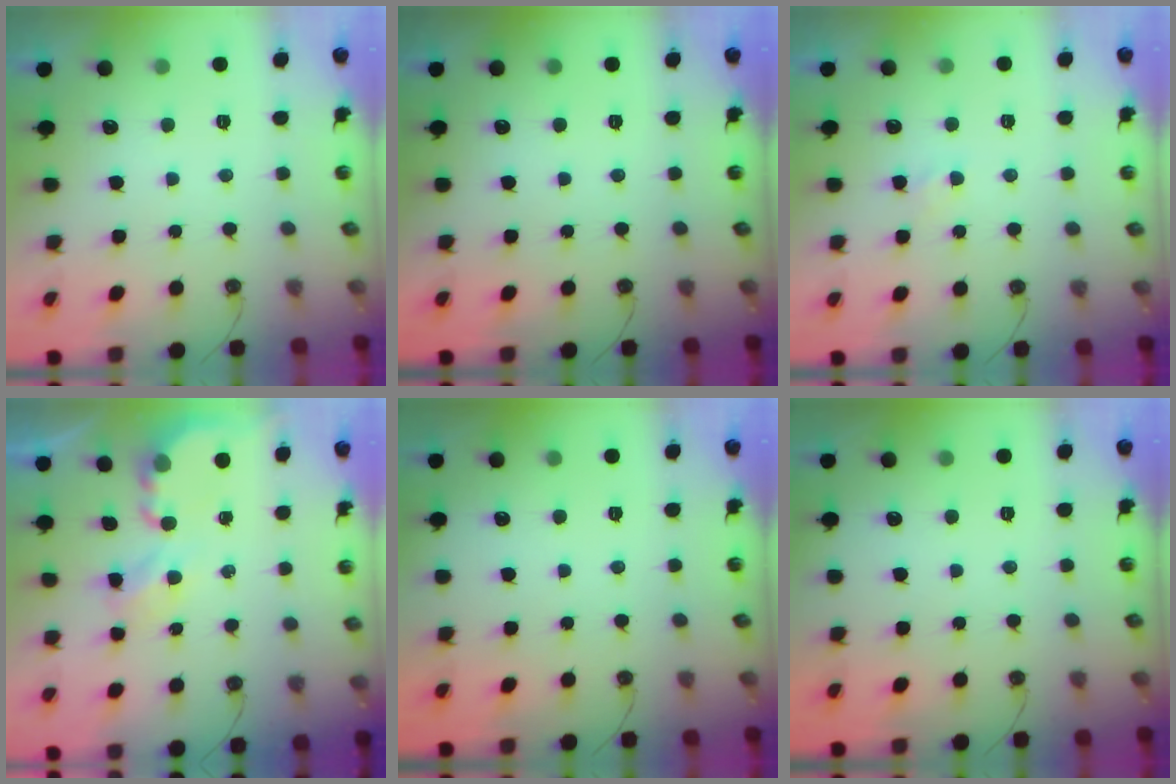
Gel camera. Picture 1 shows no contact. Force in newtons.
{"total": 0.0}
{"total": 2.7, "press": 2.6, "slide": 0.4}
{"total": 4.0, "press": 4.0, "slide": 0.1}
{"total": 0.0}
{"total": 0.0}